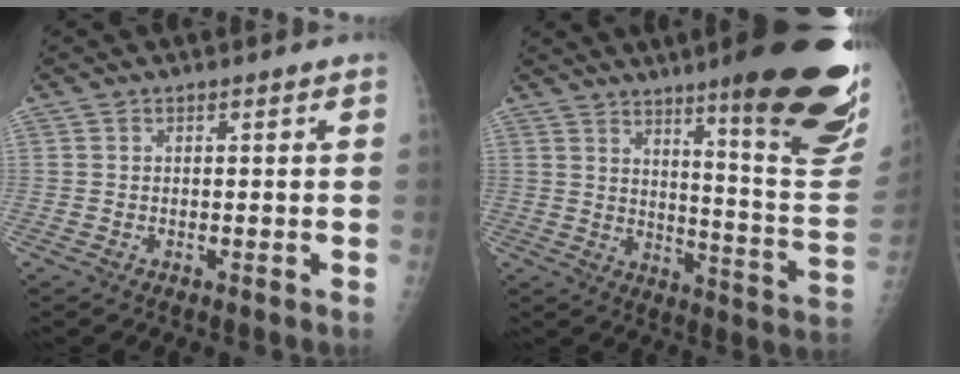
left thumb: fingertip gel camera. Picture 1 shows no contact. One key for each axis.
{"total": 25.7, "fx": 14.9, "fy": 4.0, "fz": 20.6, "tx": -0.226, "ty": -0.074, "tz": 0.211}